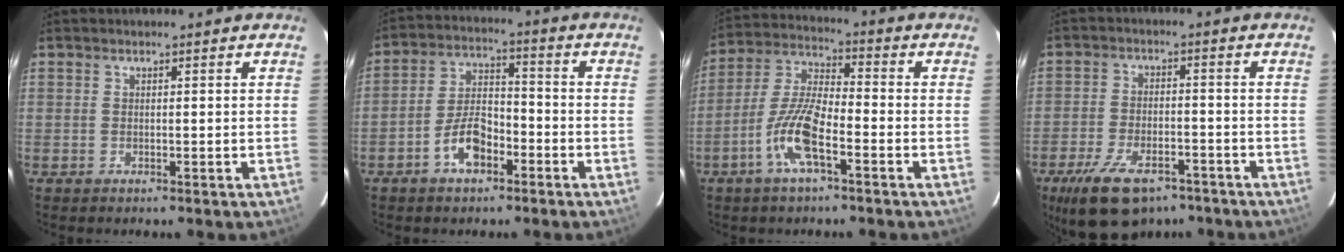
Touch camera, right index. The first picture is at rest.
{"total": 8.3, "force": [-4.5, 4.2, 5.5], "torque": [-0.112, 0.018, -0.076]}
{"total": 10.7, "force": [-5.0, 2.9, 9.0], "torque": [-0.195, 0.002, -0.103]}
{"total": 14.2, "force": [-9.4, 6.8, 8.2], "torque": [-0.180, -0.016, -0.158]}